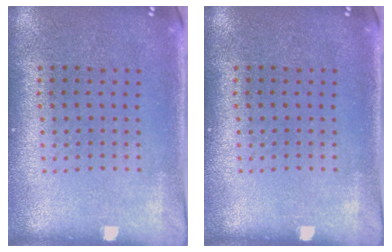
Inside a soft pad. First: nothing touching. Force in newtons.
{"total": 0.0}